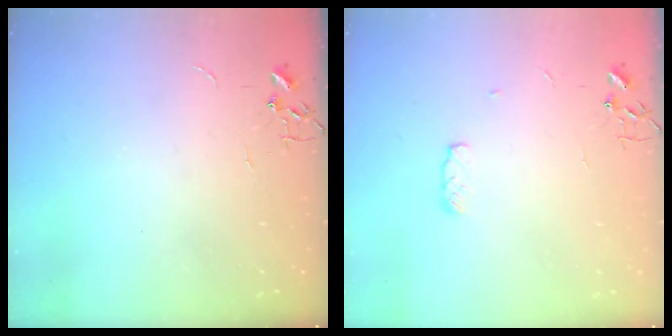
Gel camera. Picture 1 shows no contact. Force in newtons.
{"total": 5.2, "press": 5.2, "slide": 0.8}